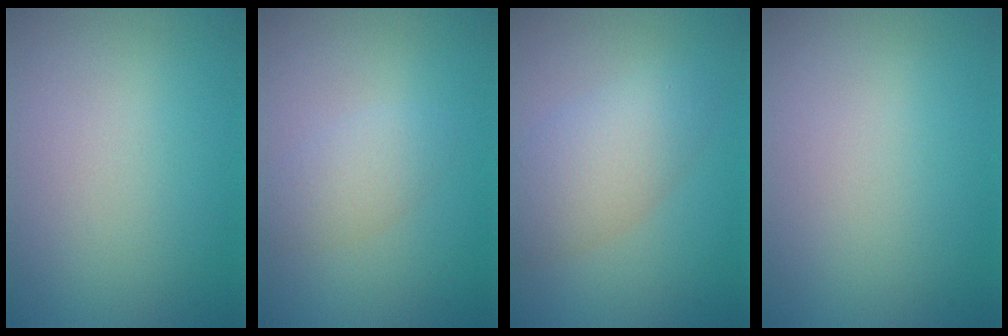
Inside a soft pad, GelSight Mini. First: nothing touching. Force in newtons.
{"total": 2.0, "press": 2.0, "slide": 0.1}
{"total": 4.4, "press": 4.3, "slide": 0.4}
{"total": 0.0}